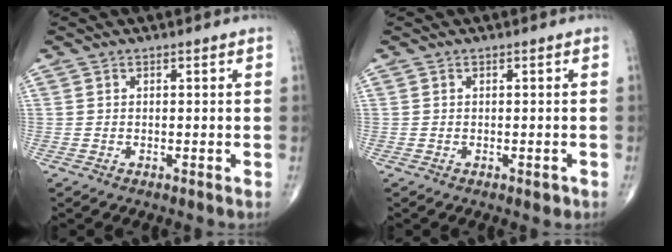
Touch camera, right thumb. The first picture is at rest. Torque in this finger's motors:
{"motor_torque": [0.10, 0.28, -0.13, -0.04, 0.04]}